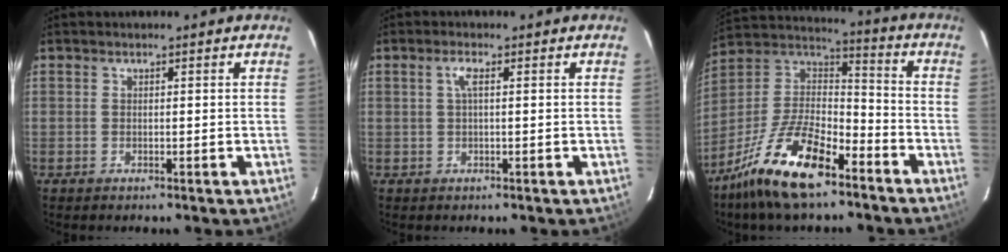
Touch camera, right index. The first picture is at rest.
{"total": 1.7, "force": [0.3, 0.0, 1.6], "torque": [-0.033, 0.003, 0.005]}
{"total": 18.5, "force": [-12.0, 6.7, 12.4], "torque": [-0.257, -0.002, -0.224]}